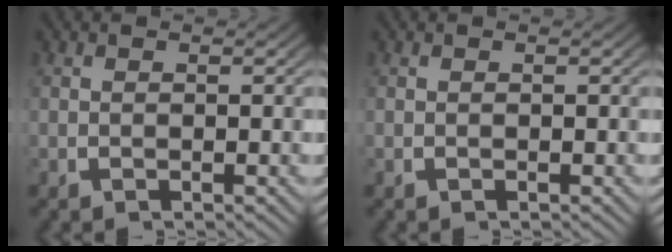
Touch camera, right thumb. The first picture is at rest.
{"total": 0.0}